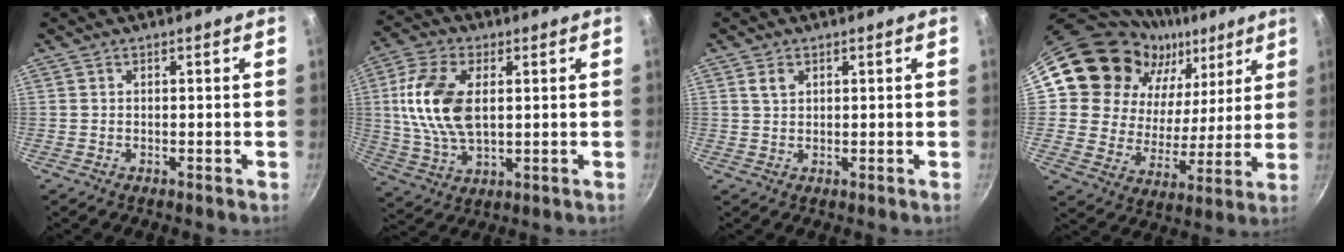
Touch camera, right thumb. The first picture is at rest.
{"total": 14.3, "force": [2.3, 8.1, 11.5], "torque": [-0.221, -0.002, 0.044]}
{"total": 2.3, "force": [1.1, 1.5, 1.4], "torque": [-0.021, -0.001, 0.020]}
{"total": 18.1, "force": [13.0, 10.8, 6.7], "torque": [-0.081, -0.101, 0.218]}